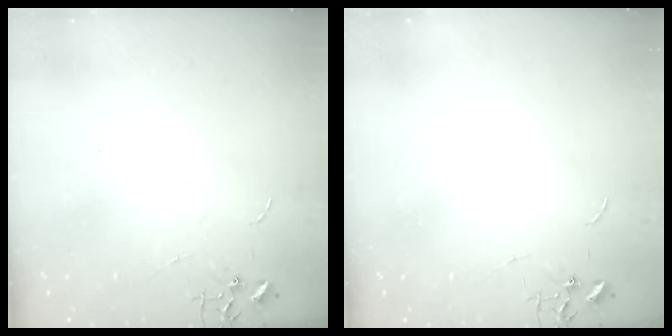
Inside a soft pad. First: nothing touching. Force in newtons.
{"total": 0.0}